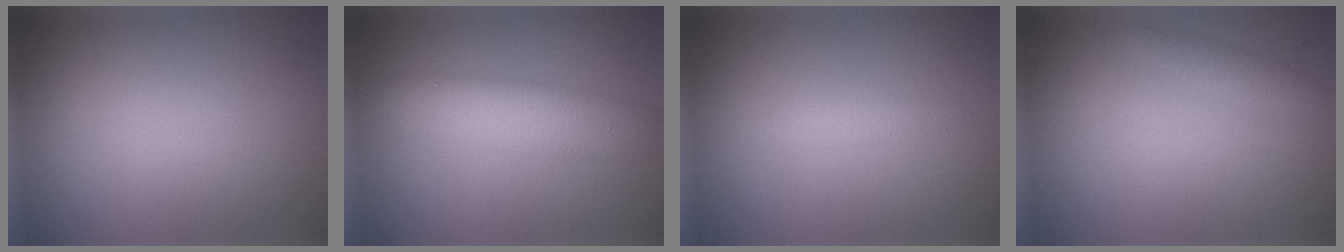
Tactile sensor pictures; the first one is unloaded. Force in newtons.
{"total": 4.3, "press": 4.3, "slide": 0.1}
{"total": 1.2, "press": 1.2, "slide": 0.1}
{"total": 0.9, "press": 0.9, "slide": 0.1}